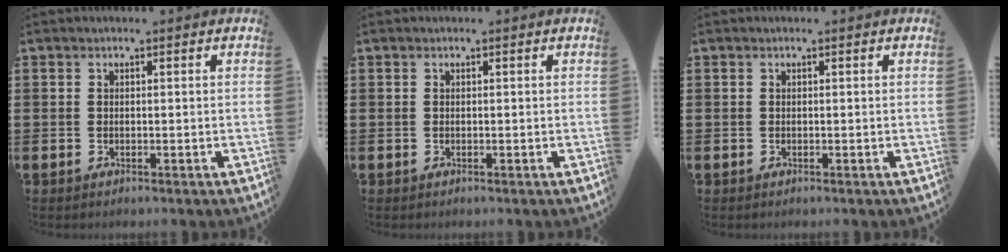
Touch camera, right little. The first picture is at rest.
{"total": 0.0}
{"total": 0.0}